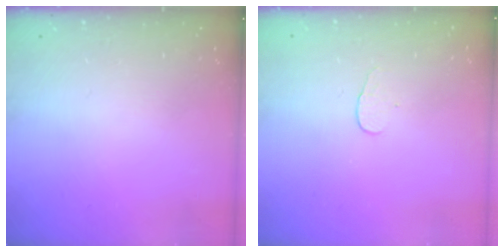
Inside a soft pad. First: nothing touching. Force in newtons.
{"total": 3.1, "press": 3.1, "slide": 0.3}